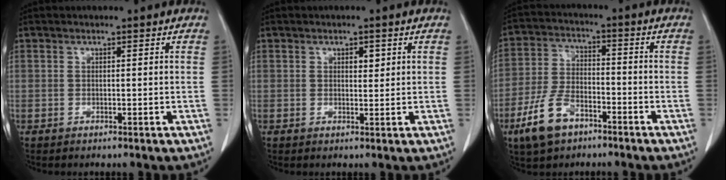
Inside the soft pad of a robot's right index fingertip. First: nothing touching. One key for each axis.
{"total": 1.6, "fx": 0.7, "fy": 0.8, "fz": 1.2, "tx": -0.016, "ty": -0.002, "tz": 0.010}
{"total": 9.4, "fx": -5.6, "fy": 4.8, "fz": 5.9, "tx": -0.136, "ty": 0.001, "tz": -0.105}